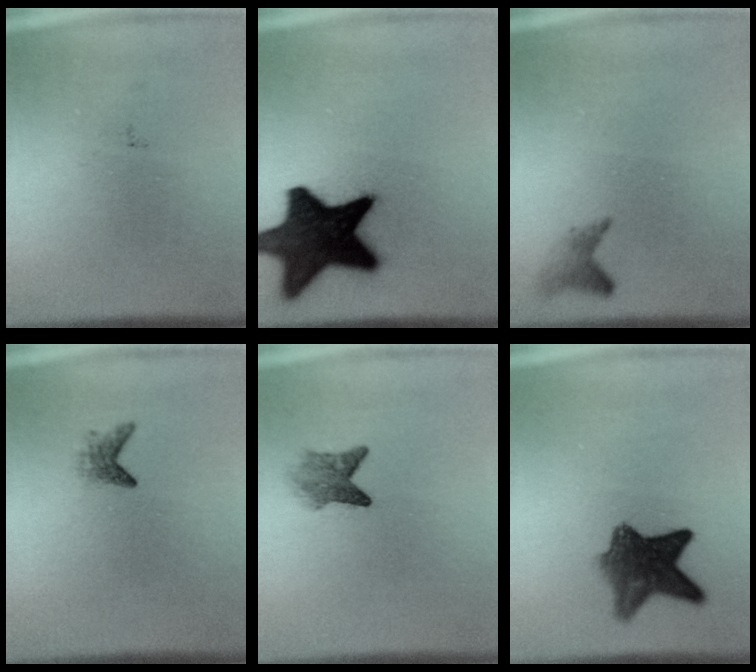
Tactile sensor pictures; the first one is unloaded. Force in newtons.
{"total": 18.5}
{"total": 1.4}
{"total": 1.5}
{"total": 2.8}
{"total": 7.5}